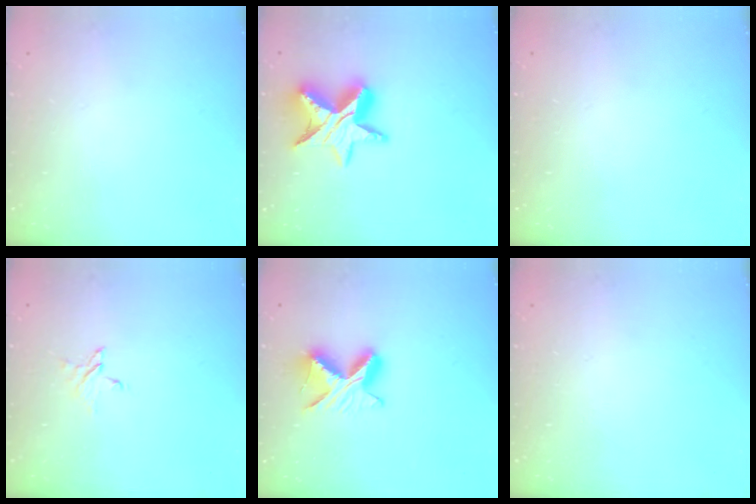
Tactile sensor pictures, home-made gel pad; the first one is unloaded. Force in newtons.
{"total": 13.9, "press": 13.8, "slide": 0.9}
{"total": 0.0}
{"total": 3.6, "press": 3.5, "slide": 0.3}
{"total": 9.0, "press": 9.0, "slide": 0.4}
{"total": 0.0}